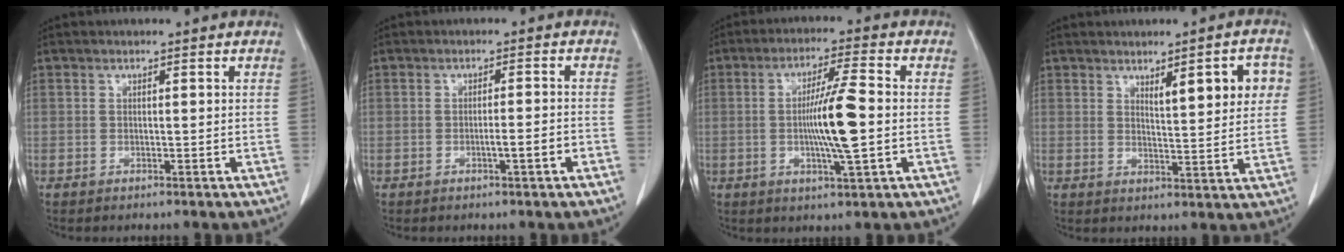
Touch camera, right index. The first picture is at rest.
{"total": 2.6, "force": [-1.1, -0.1, 2.3], "torque": [-0.034, 0.000, -0.016]}
{"total": 9.5, "force": [-0.7, 0.1, 9.5], "torque": [-0.166, -0.004, -0.016]}
{"total": 7.3, "force": [2.8, 1.4, 6.6], "torque": [-0.087, 0.005, 0.040]}